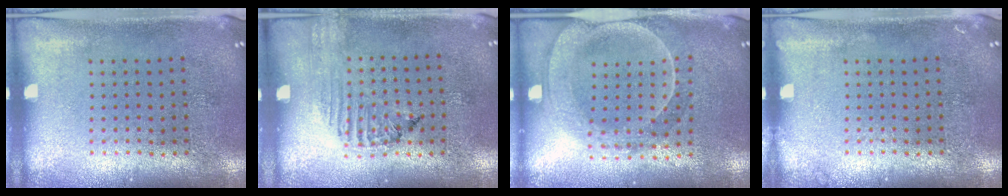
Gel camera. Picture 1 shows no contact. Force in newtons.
{"total": 1.3, "press": 1.3, "slide": 0.2}
{"total": 2.0, "press": 1.9, "slide": 0.7}
{"total": 0.6, "press": 0.5, "slide": 0.1}